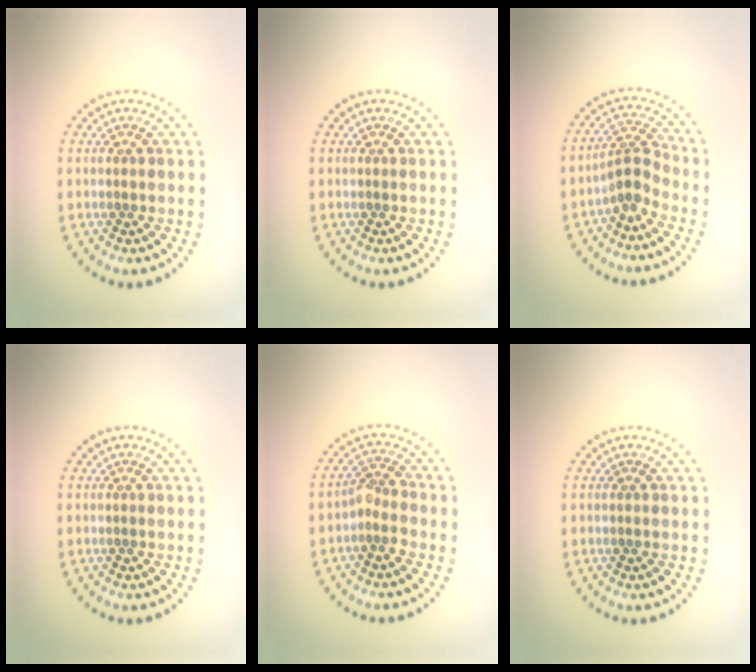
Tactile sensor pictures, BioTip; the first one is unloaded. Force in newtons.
{"total": 0.0}
{"total": 2.6, "press": 1.8, "slide": 1.8}
{"total": 0.0}
{"total": 2.0, "press": 1.5, "slide": 1.3}
{"total": 0.0}